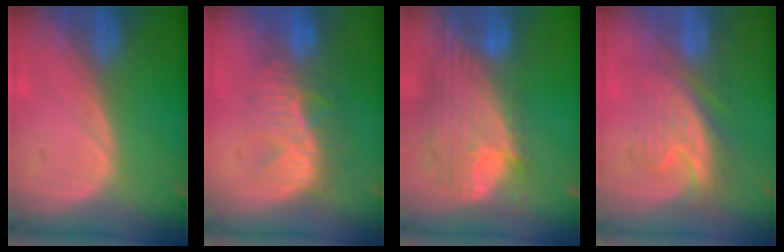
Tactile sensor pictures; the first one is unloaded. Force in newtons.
{"total": 9.1, "press": 8.4, "slide": 3.5}
{"total": 12.1, "press": 10.2, "slide": 6.4}
{"total": 8.5, "press": 7.5, "slide": 4.1}